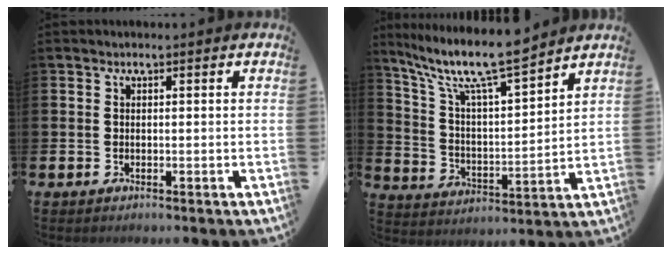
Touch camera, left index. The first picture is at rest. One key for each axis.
{"total": 10.8, "fx": 9.4, "fy": 1.5, "fz": 5.1, "tx": -0.131, "ty": -0.054, "tz": 0.163}